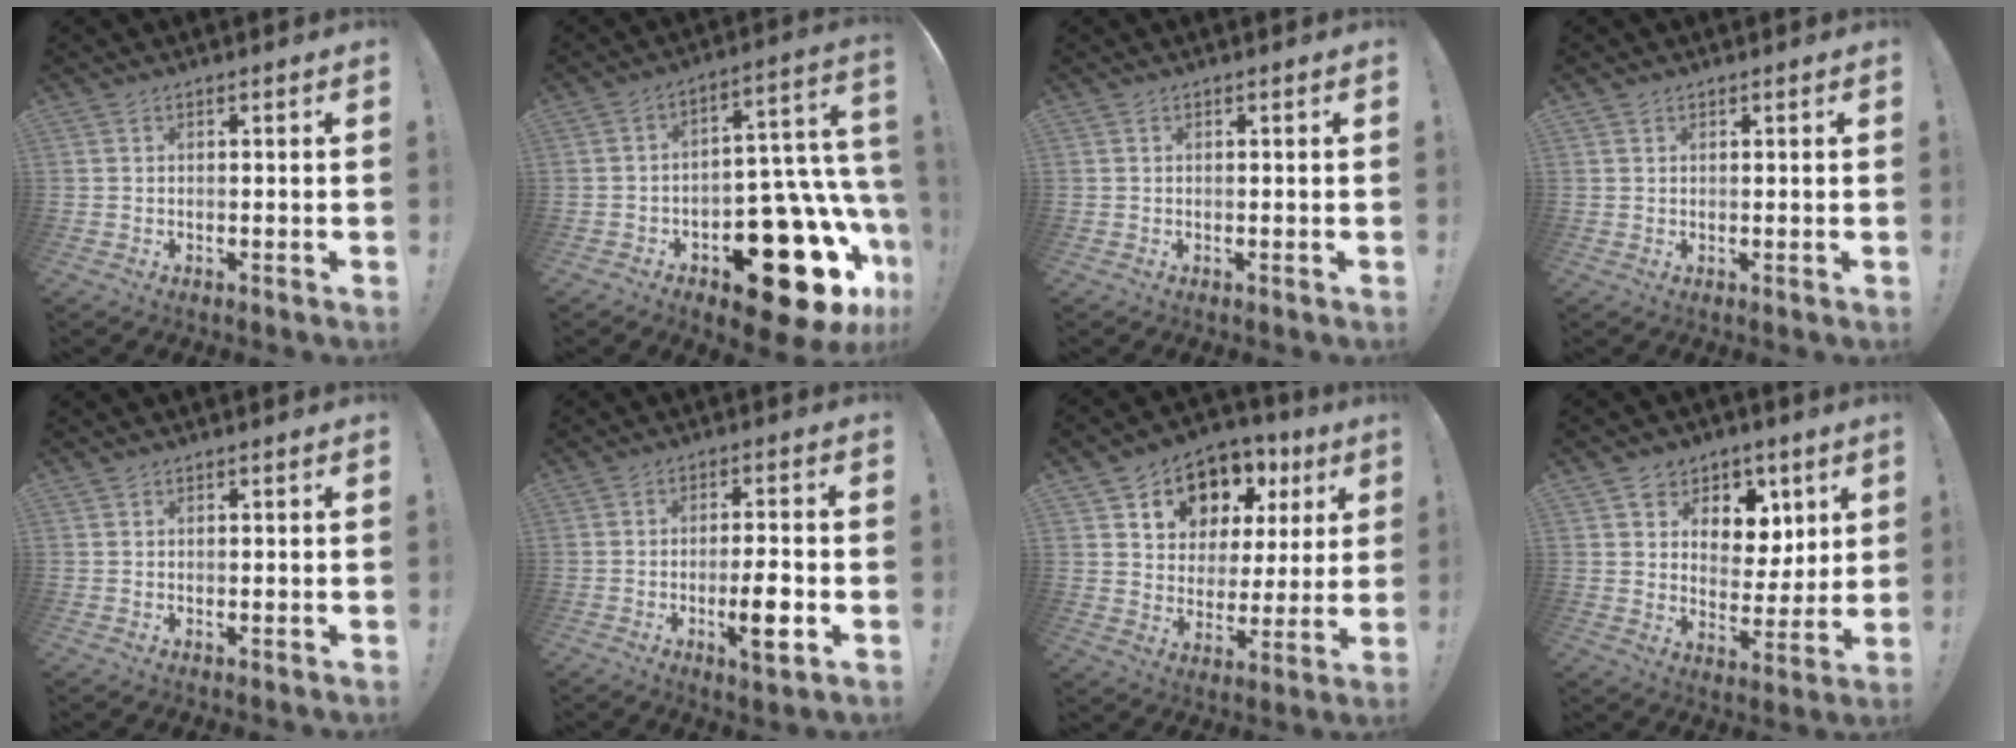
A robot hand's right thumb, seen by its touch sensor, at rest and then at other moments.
{"total": 25.6, "force": [-10.8, 13.7, 18.7], "torque": [-0.176, 0.059, -0.150]}
{"total": 0.0}
{"total": 0.9, "force": [0.6, 0.6, 0.1], "torque": [0.004, -0.002, 0.012]}
{"total": 0.0}
{"total": 8.3, "force": [-3.1, 1.2, 7.6], "torque": [-0.116, 0.000, -0.052]}
{"total": 11.4, "force": [6.8, 8.3, 3.9], "torque": [-0.060, -0.057, 0.135]}
{"total": 9.3, "force": [4.6, 7.7, 2.6], "torque": [-0.033, -0.031, 0.092]}